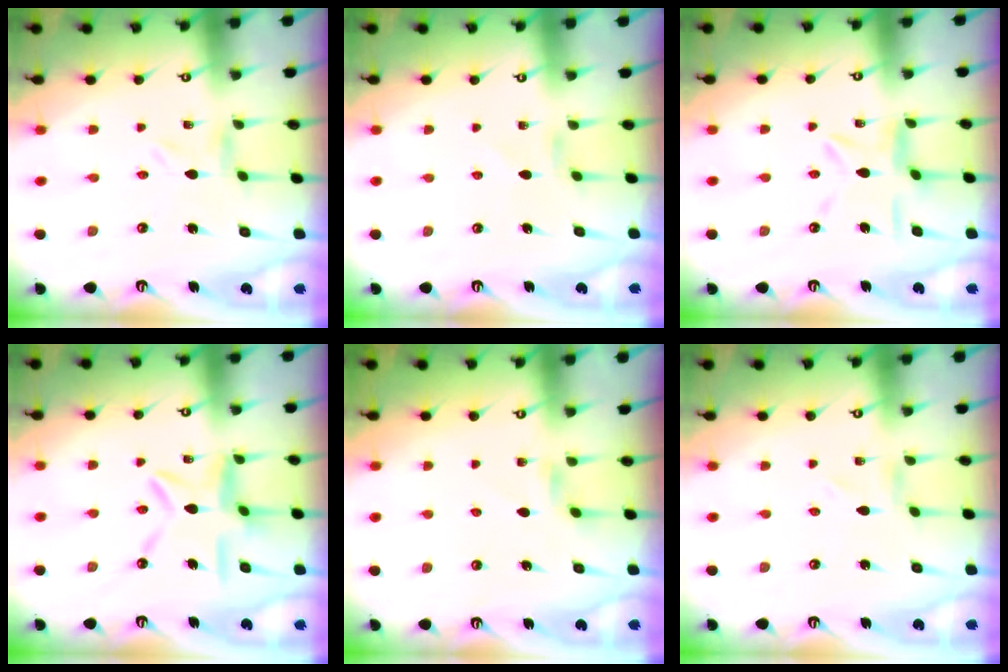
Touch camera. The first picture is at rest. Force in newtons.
{"total": 2.6, "press": 2.6, "slide": 0.3}
{"total": 8.9, "press": 8.8, "slide": 0.8}
{"total": 11.5, "press": 11.5, "slide": 1.3}
{"total": 2.5, "press": 2.5, "slide": 0.4}
{"total": 0.8, "press": 0.8, "slide": 0.1}